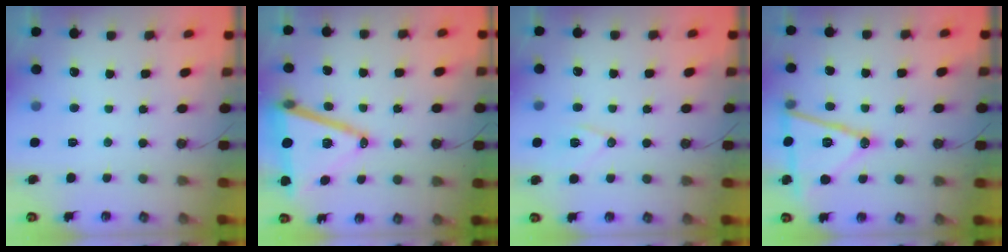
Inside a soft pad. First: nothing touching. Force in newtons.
{"total": 18.5, "press": 18.1, "slide": 3.9}
{"total": 9.0, "press": 8.6, "slide": 2.7}
{"total": 17.3, "press": 16.9, "slide": 3.6}